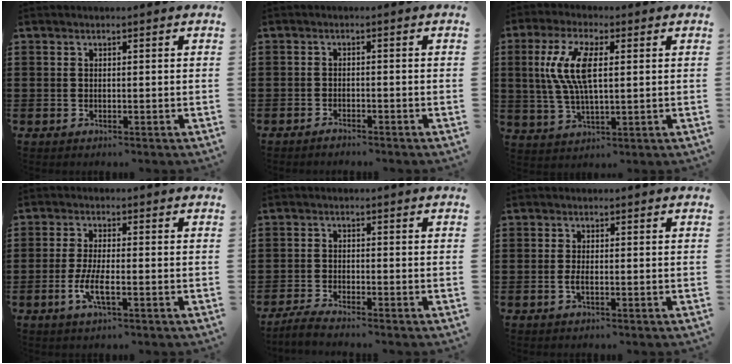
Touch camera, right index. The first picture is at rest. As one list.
[{"total": 1.2, "force": [-1.2, 0.1, 0.1], "torque": [-0.006, 0.001, -0.024]}, {"total": 9.4, "force": [1.7, 3.4, 8.6], "torque": [-0.195, 0.002, 0.020]}, {"total": 4.8, "force": [-1.7, 1.1, 4.4], "torque": [-0.092, -0.007, -0.036]}, {"total": 2.4, "force": [-2.3, -0.1, 0.6], "torque": [-0.020, 0.001, -0.048]}, {"total": 1.4, "force": [-0.5, 0.4, 1.3], "torque": [-0.031, -0.001, -0.011]}]